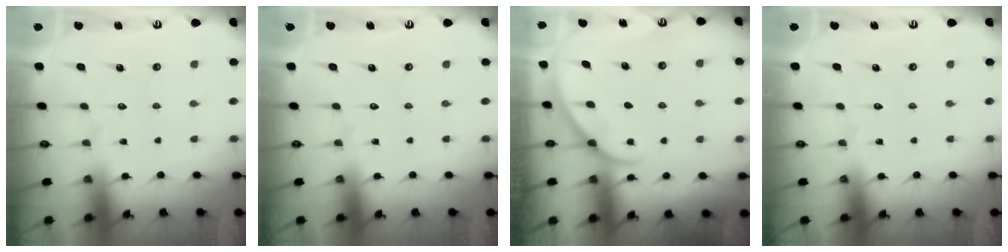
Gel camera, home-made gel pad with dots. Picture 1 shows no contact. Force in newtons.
{"total": 0.0}
{"total": 2.6, "press": 2.6, "slide": 0.3}
{"total": 0.0}